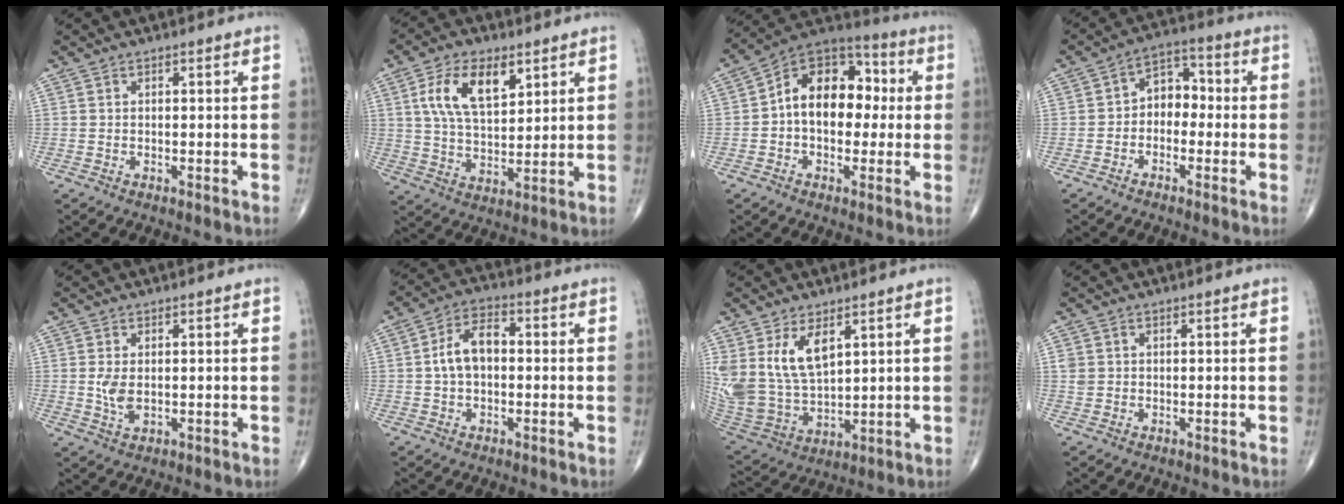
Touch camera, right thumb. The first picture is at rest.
{"total": 12.1, "force": [5.0, 6.2, 9.2], "torque": [-0.156, -0.013, 0.097]}
{"total": 15.1, "force": [0.8, 10.1, 11.2], "torque": [-0.136, 0.041, -0.001]}
{"total": 6.7, "force": [-0.9, 4.9, 4.4], "torque": [-0.040, 0.033, -0.034]}
{"total": 3.7, "force": [0.2, 2.1, 3.0], "torque": [-0.064, -0.009, 0.010]}
{"total": 7.7, "force": [0.1, 4.7, 6.1], "torque": [-0.106, 0.025, -0.008]}
{"total": 14.0, "force": [5.8, 7.7, 10.2], "torque": [-0.194, -0.027, 0.135]}
{"total": 1.8, "force": [0.3, 1.5, 0.8], "torque": [-0.013, 0.002, 0.010]}